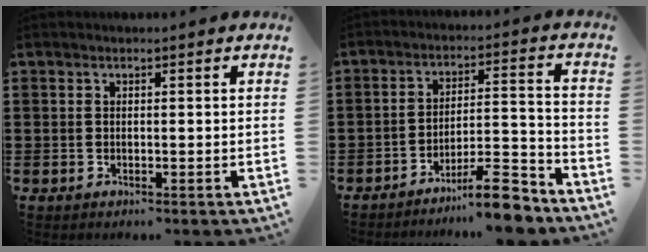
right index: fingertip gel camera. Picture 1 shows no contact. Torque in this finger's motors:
{"motor_torque": [0.85, -0.77, 0.27, 0.03]}